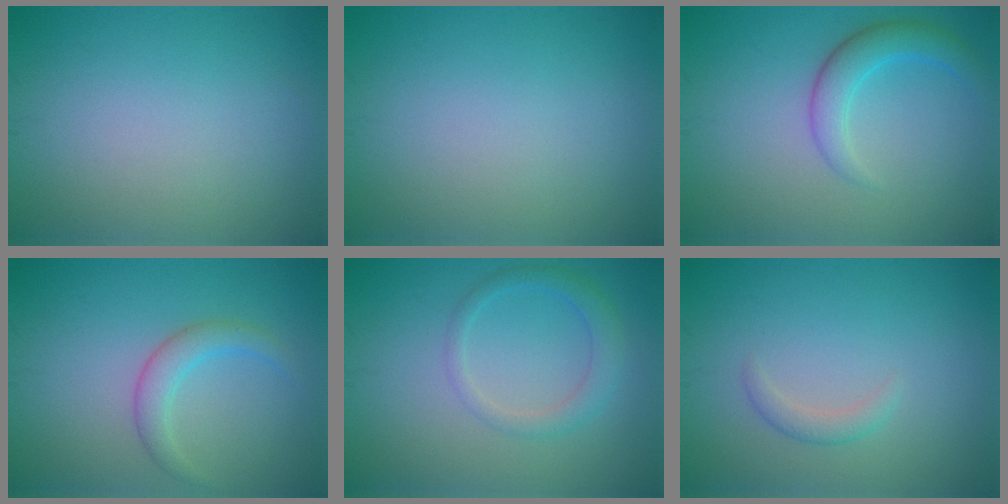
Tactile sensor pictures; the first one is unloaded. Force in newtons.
{"total": 0.0}
{"total": 3.2, "press": 3.2, "slide": 0.1}
{"total": 2.4, "press": 2.4, "slide": 0.1}
{"total": 2.3, "press": 2.3, "slide": 0.1}
{"total": 1.3, "press": 1.3, "slide": 0.1}